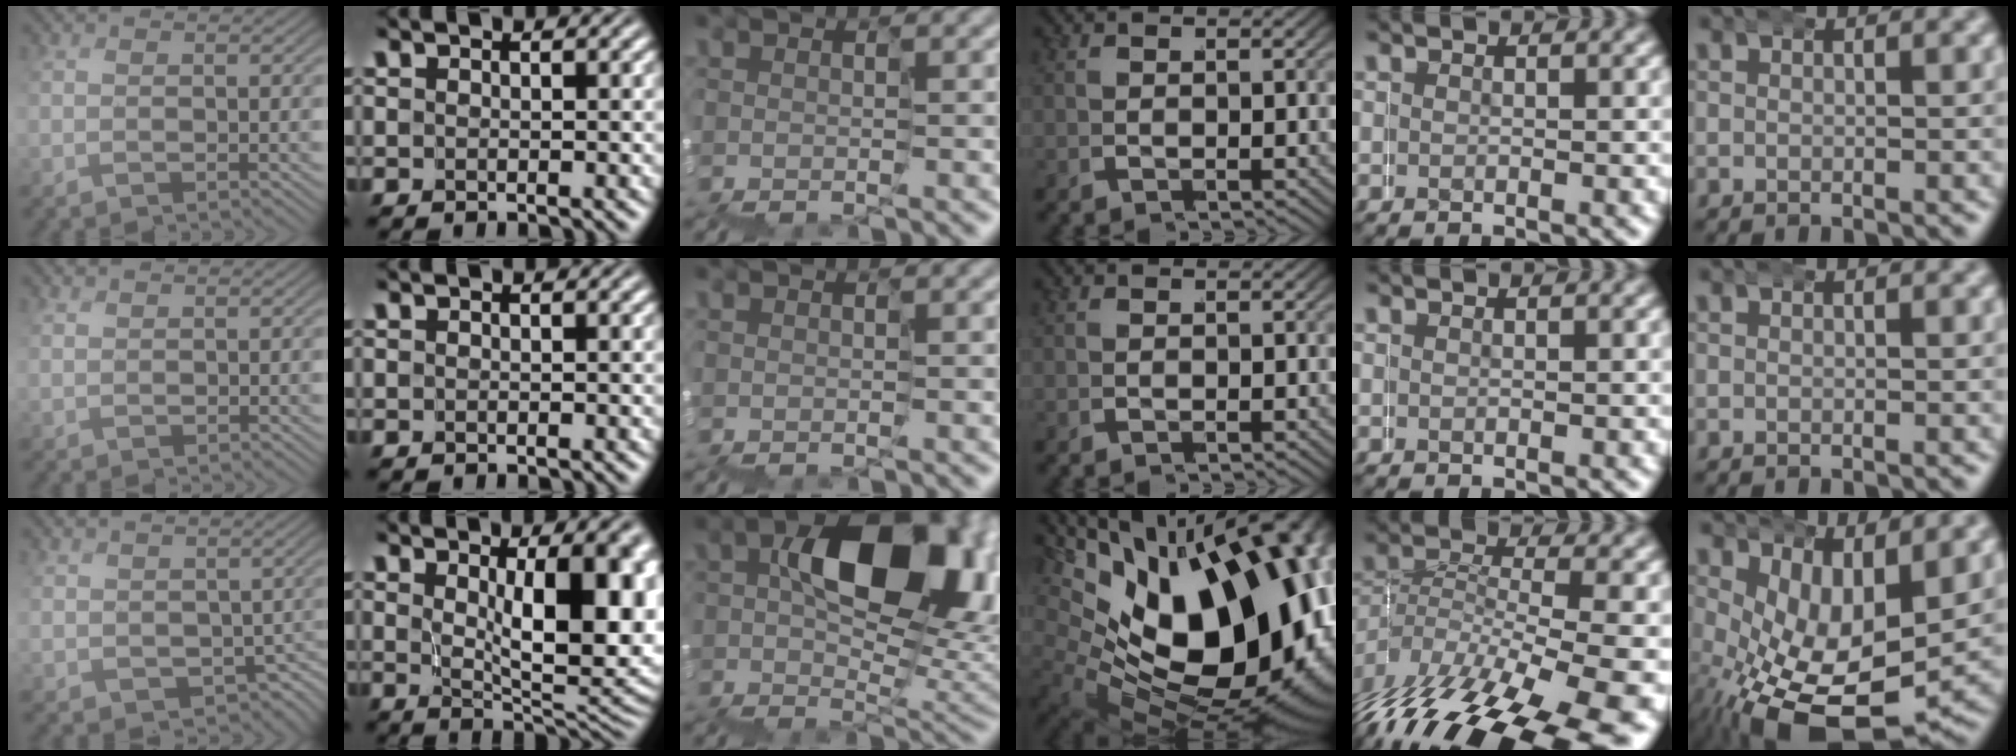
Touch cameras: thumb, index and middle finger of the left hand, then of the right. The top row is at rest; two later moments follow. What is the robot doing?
{"motion": "wrap", "object": "duck tape"}